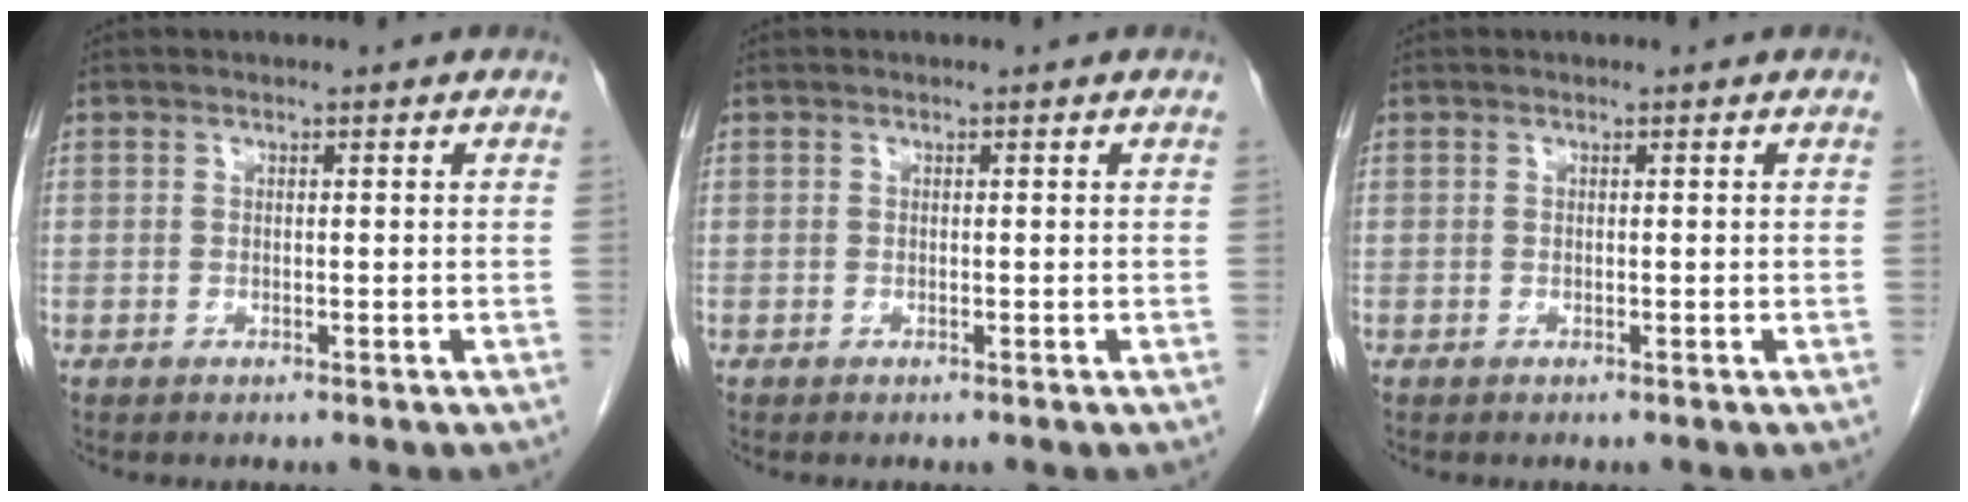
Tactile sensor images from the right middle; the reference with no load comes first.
{"total": 0.0}
{"total": 0.0}